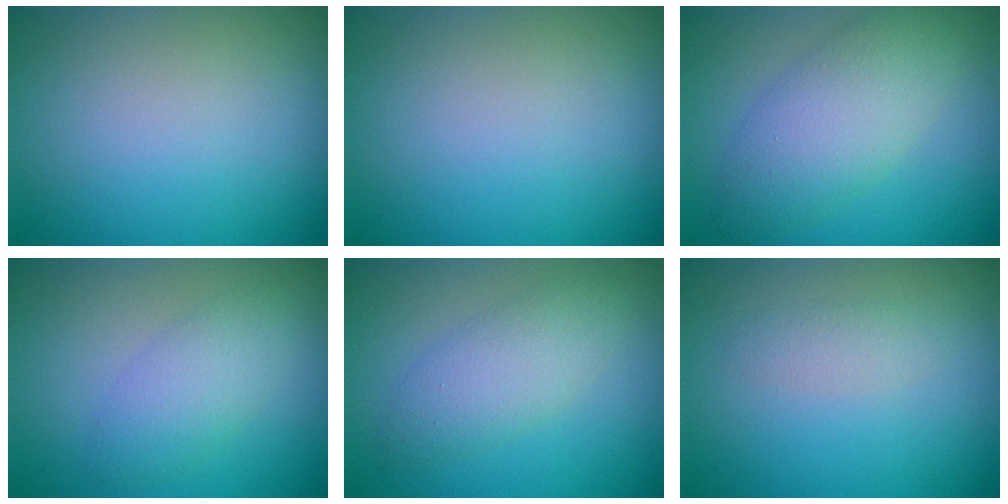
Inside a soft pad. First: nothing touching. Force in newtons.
{"total": 0.0}
{"total": 5.5, "press": 5.5, "slide": 0.3}
{"total": 3.0, "press": 3.0, "slide": 0.0}
{"total": 3.4, "press": 3.4, "slide": 0.2}
{"total": 1.3, "press": 1.3, "slide": 0.1}